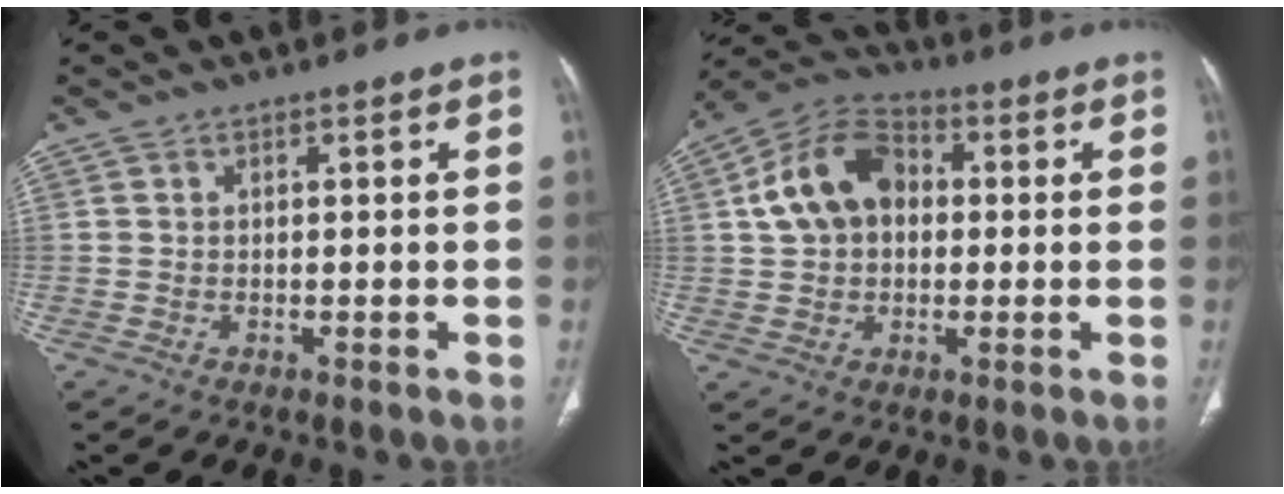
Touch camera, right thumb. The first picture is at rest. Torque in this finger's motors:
{"motor_torque": [-0.44, 0.54, 0.16, -0.15, 0.16]}